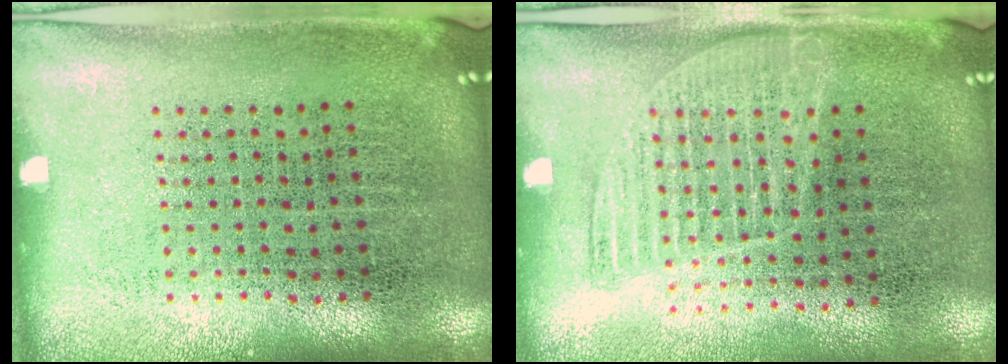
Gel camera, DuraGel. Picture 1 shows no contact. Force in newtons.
{"total": 1.0, "press": 0.9, "slide": 0.5}